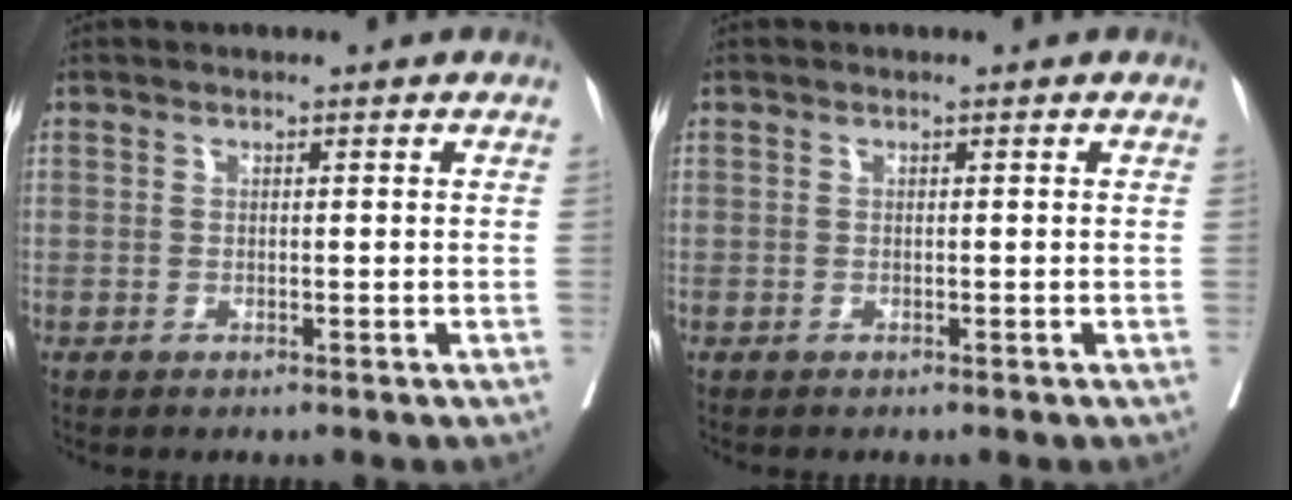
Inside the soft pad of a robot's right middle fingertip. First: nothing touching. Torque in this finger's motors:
{"motor_torque": [0.34, -0.22, -0.01, 0.00]}